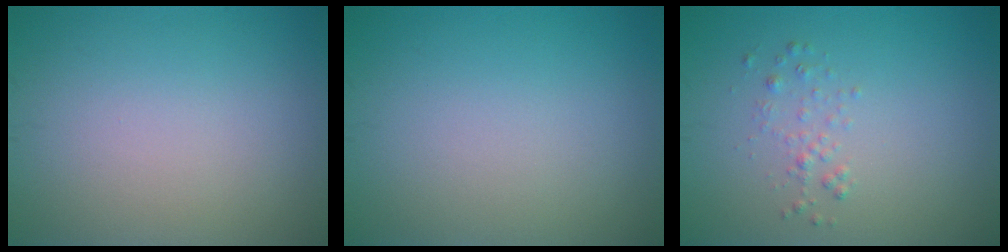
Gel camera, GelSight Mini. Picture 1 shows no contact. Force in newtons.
{"total": 0.0}
{"total": 1.0, "press": 1.0, "slide": 0.1}